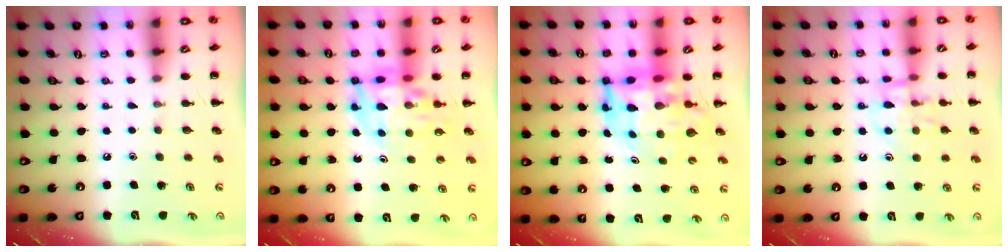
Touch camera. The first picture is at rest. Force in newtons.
{"total": 11.7, "press": 11.2, "slide": 3.3}
{"total": 10.4, "press": 9.9, "slide": 3.1}
{"total": 12.0, "press": 12.0, "slide": 1.0}